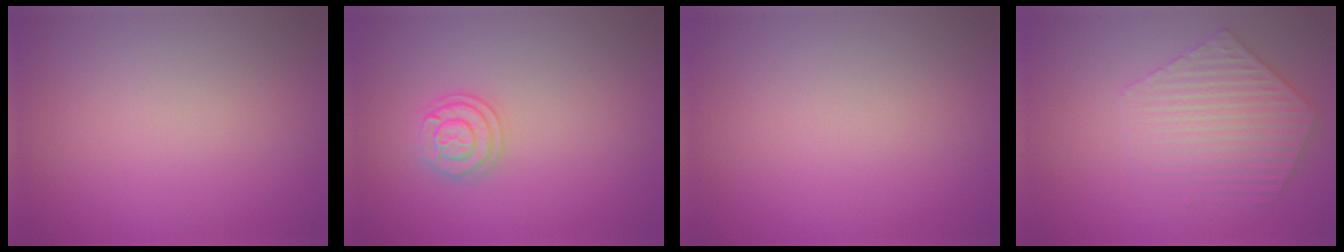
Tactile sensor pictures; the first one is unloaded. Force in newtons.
{"total": 2.1, "press": 2.1, "slide": 0.3}
{"total": 0.0}
{"total": 3.8, "press": 3.8, "slide": 0.2}